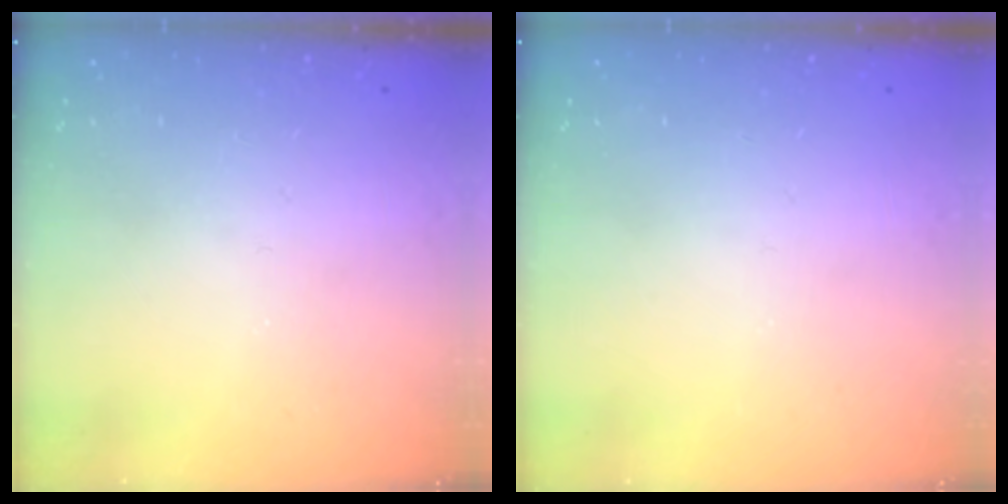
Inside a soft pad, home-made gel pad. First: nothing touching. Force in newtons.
{"total": 0.0}